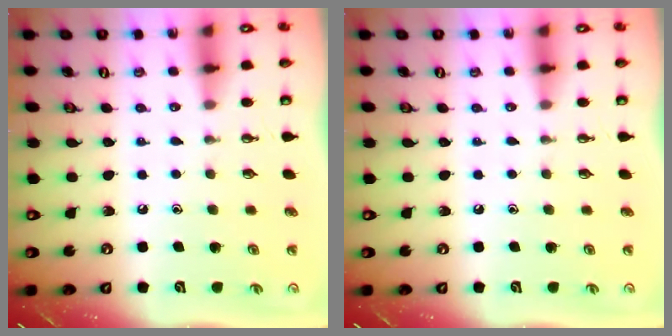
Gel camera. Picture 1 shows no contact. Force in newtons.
{"total": 0.0}